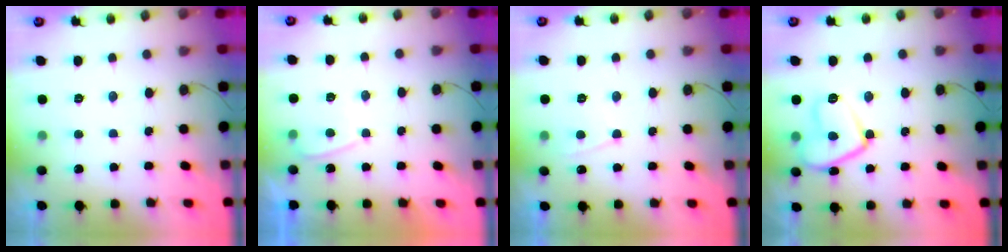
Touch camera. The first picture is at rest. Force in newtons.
{"total": 3.3, "press": 3.2, "slide": 0.7}
{"total": 4.0, "press": 4.0, "slide": 0.5}
{"total": 12.9, "press": 12.8, "slide": 1.4}